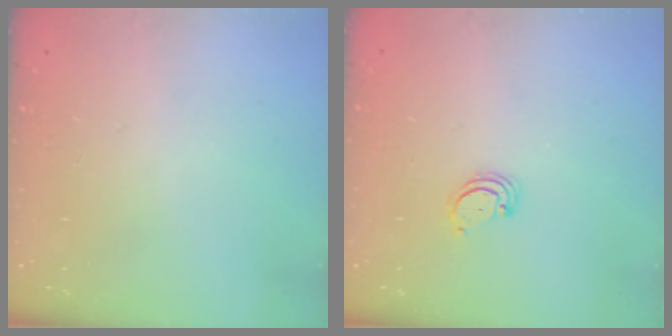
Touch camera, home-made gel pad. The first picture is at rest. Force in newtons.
{"total": 2.5, "press": 2.5, "slide": 0.3}